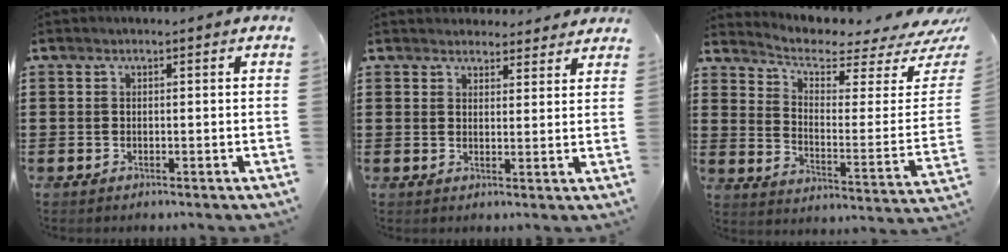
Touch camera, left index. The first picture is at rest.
{"total": 3.1, "force": [3.0, 0.8, -0.1], "torque": [0.000, -0.011, 0.056]}
{"total": 5.1, "force": [4.2, 1.4, 2.4], "torque": [-0.057, -0.046, 0.065]}